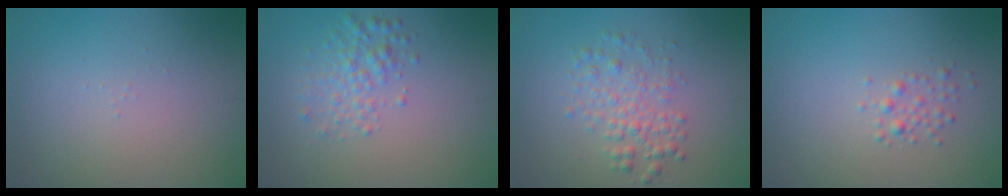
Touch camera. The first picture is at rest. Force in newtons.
{"total": 2.4, "press": 2.4, "slide": 0.1}
{"total": 2.7, "press": 2.7, "slide": 0.0}
{"total": 1.2, "press": 1.2, "slide": 0.0}